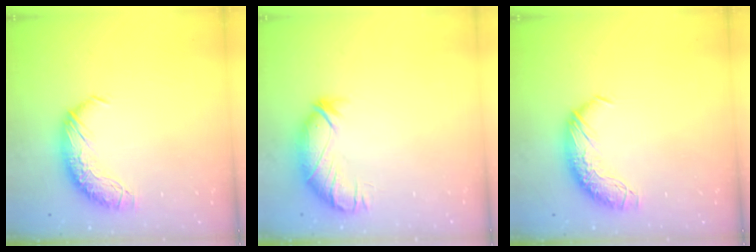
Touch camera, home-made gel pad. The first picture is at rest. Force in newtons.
{"total": 3.7, "press": 3.2, "slide": 1.8}
{"total": 0.0}